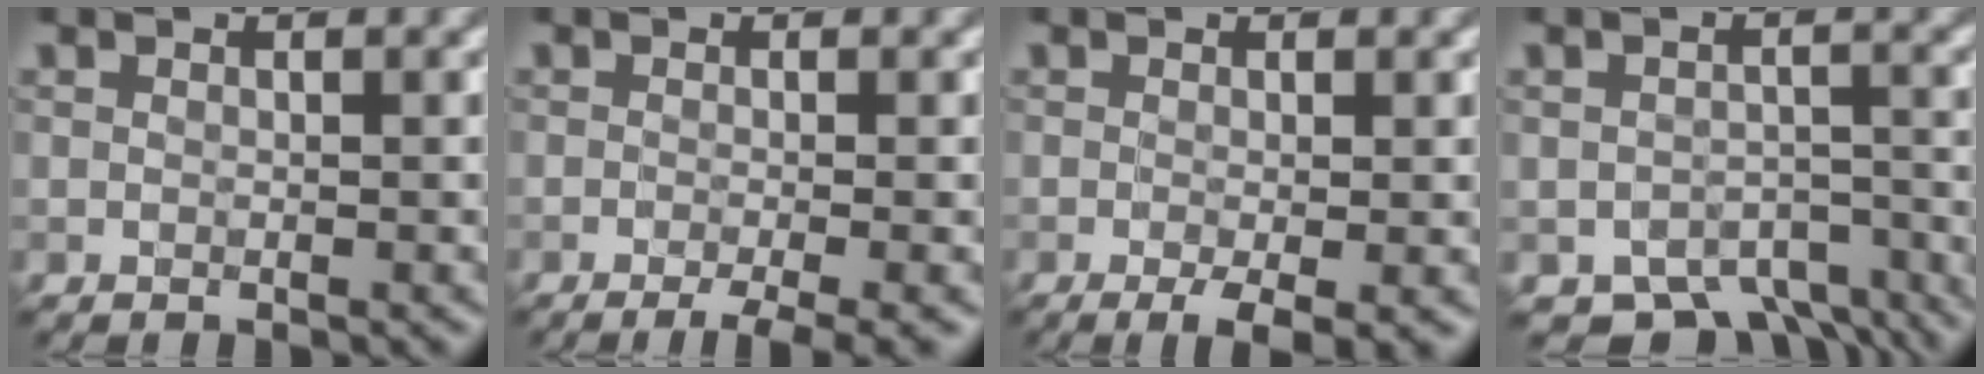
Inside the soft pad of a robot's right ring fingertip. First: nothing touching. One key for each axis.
{"total": 3.7, "fx": -2.1, "fy": 0.6, "fz": 3.0, "tx": -0.038, "ty": 0.000, "tz": -0.034}
{"total": 3.1, "fx": -1.2, "fy": 0.5, "fz": 2.9, "tx": -0.052, "ty": -0.011, "tz": -0.019}
{"total": 6.7, "fx": -5.2, "fy": 3.1, "fz": 2.9, "tx": -0.033, "ty": -0.027, "tz": -0.076}